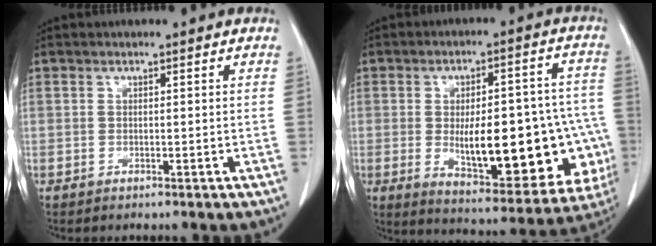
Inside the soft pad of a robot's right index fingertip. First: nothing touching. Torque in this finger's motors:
{"motor_torque": [0.75, -0.08, 0.91, 0.19]}